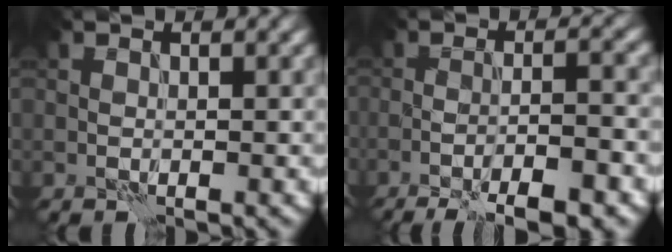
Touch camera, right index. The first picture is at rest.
{"total": 8.0, "force": [-5.0, 1.7, 6.0], "torque": [-0.083, 0.003, -0.076]}